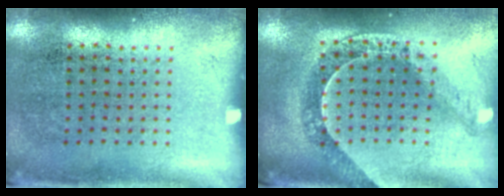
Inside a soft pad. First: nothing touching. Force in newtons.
{"total": 1.1, "press": 1.1, "slide": 0.3}